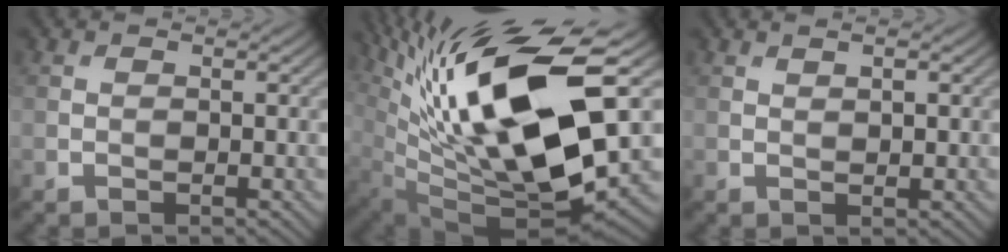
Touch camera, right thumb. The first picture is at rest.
{"total": 18.5, "force": [5.5, 6.9, 16.2], "torque": [-0.307, 0.000, 0.098]}
{"total": 1.3, "force": [0.7, 0.3, 1.1], "torque": [-0.021, 0.002, 0.015]}